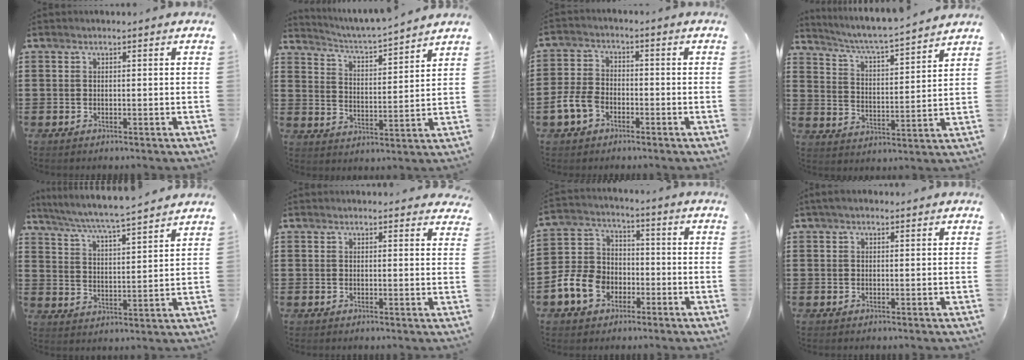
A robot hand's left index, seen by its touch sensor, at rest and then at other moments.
{"total": 3.5, "force": [3.3, -0.7, 0.7], "torque": [-0.034, -0.036, 0.048]}
{"total": 5.2, "force": [-2.6, 3.2, 3.1], "torque": [-0.083, 0.002, -0.055]}
{"total": 4.5, "force": [4.2, -0.4, 1.6], "torque": [-0.052, -0.038, 0.063]}
{"total": 5.0, "force": [4.6, -0.6, 1.8], "torque": [-0.056, -0.036, 0.072]}
{"total": 1.3, "force": [1.1, 0.4, 0.4], "torque": [-0.002, -0.001, 0.020]}
{"total": 9.0, "force": [-3.9, 6.9, 4.2], "torque": [-0.126, 0.016, -0.082]}
{"total": 1.0, "force": [0.3, 0.6, 0.7], "torque": [-0.015, 0.006, 0.006]}